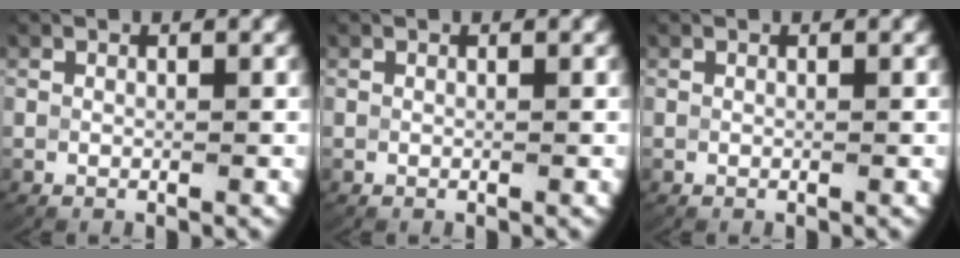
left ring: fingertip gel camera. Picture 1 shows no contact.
{"total": 0.0}
{"total": 0.0}